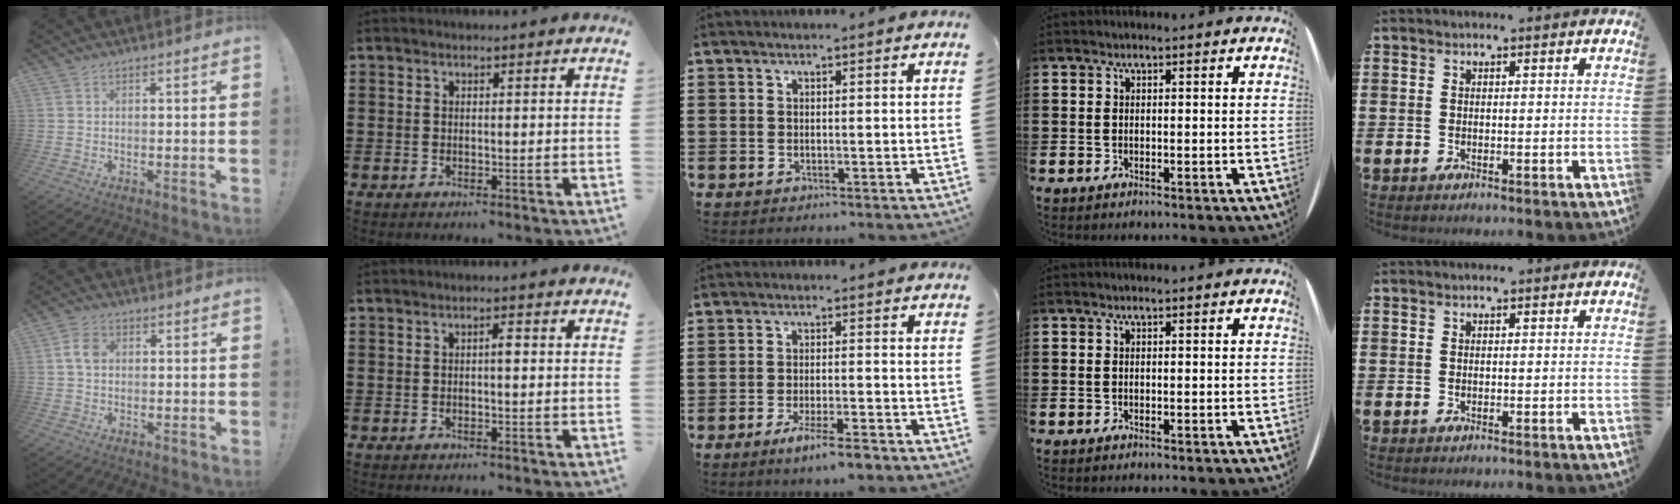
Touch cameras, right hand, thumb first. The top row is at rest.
{"thumb": {"total": 5.3, "force": [0.6, 3.8, 3.6], "torque": [-0.059, 0.005, 0.010]}, "index": {"total": 1.4, "force": [-0.1, 0.3, 1.3], "torque": [-0.025, 0.002, -0.002]}, "middle": {"total": 4.9, "force": [-3.6, 0.3, 3.2], "torque": [-0.058, -0.006, -0.063]}}